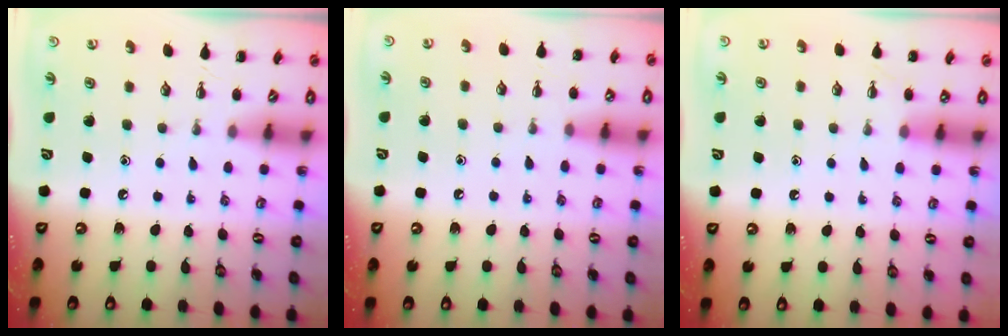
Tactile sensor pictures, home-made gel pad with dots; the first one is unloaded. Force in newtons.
{"total": 6.6, "press": 6.2, "slide": 2.2}
{"total": 4.1, "press": 3.8, "slide": 1.5}